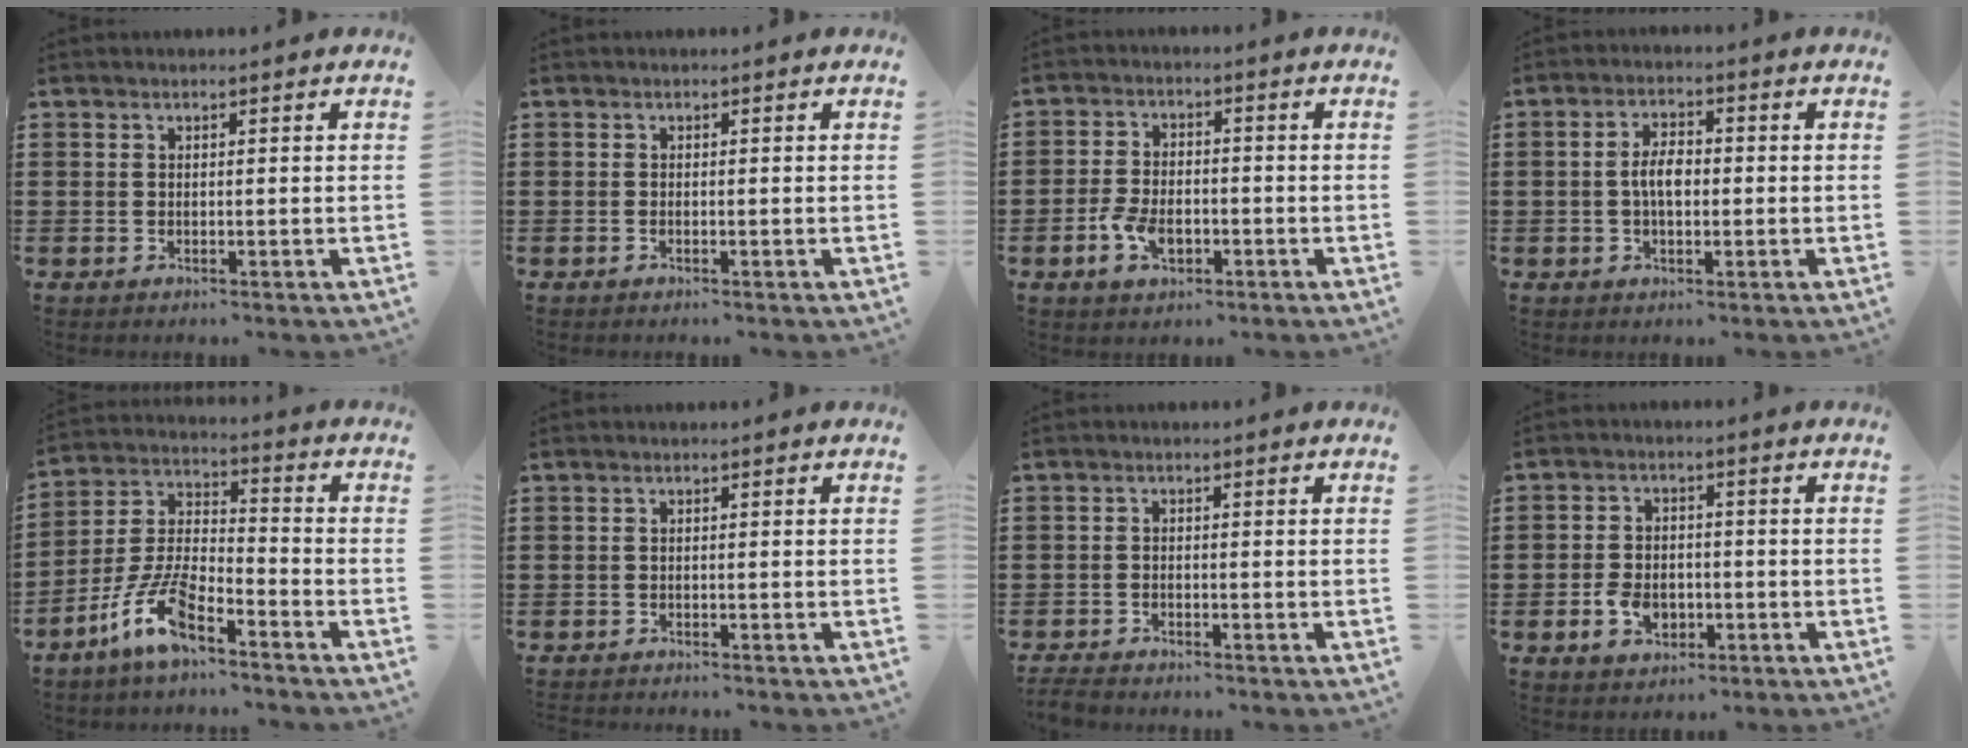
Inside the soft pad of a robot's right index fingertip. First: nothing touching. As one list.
[{"total": 0.0}, {"total": 4.8, "force": [-1.7, 2.8, 3.5], "torque": [-0.079, 0.000, -0.034]}, {"total": 4.2, "force": [-0.3, 2.0, 3.7], "torque": [-0.076, 0.003, -0.008]}, {"total": 9.0, "force": [-6.4, 2.4, 5.9], "torque": [-0.151, -0.008, -0.129]}, {"total": 0.8, "force": [-0.8, 0.0, -0.1], "torque": [0.001, 0.000, -0.017]}, {"total": 1.8, "force": [-1.7, 0.3, 0.4], "torque": [-0.016, -0.001, -0.038]}, {"total": 4.5, "force": [-1.4, 3.3, 2.8], "torque": [-0.067, 0.004, -0.028]}]